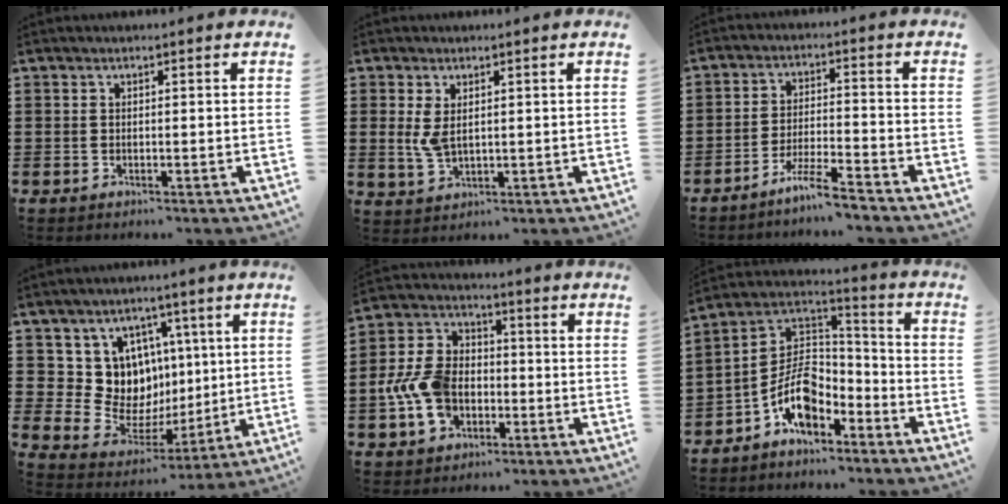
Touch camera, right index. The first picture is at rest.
{"total": 3.6, "force": [1.2, 1.9, 2.8], "torque": [-0.076, -0.003, 0.017]}
{"total": 5.6, "force": [-4.9, -0.2, 2.6], "torque": [-0.059, -0.011, -0.096]}
{"total": 10.7, "force": [2.8, 9.9, 3.0], "torque": [-0.078, -0.045, 0.061]}
{"total": 9.6, "force": [-2.3, 7.2, 6.0], "torque": [-0.167, 0.009, -0.049]}
{"total": 9.3, "force": [-4.9, 5.3, 5.8], "torque": [-0.137, 0.001, -0.100]}